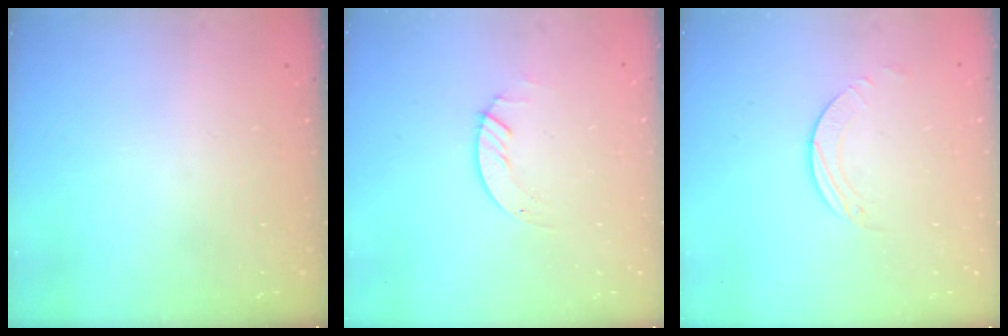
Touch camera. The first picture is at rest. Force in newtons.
{"total": 1.4, "press": 1.4, "slide": 0.2}
{"total": 2.0, "press": 2.0, "slide": 0.2}